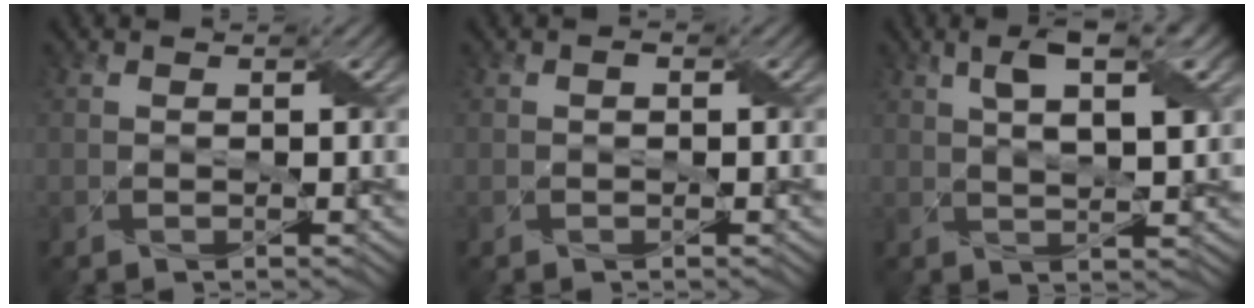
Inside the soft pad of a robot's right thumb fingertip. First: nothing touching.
{"total": 0.9, "force": [-0.2, 0.7, 0.6], "torque": [-0.005, 0.000, -0.004]}
{"total": 6.6, "force": [2.3, 2.2, 5.8], "torque": [-0.096, 0.011, 0.033]}